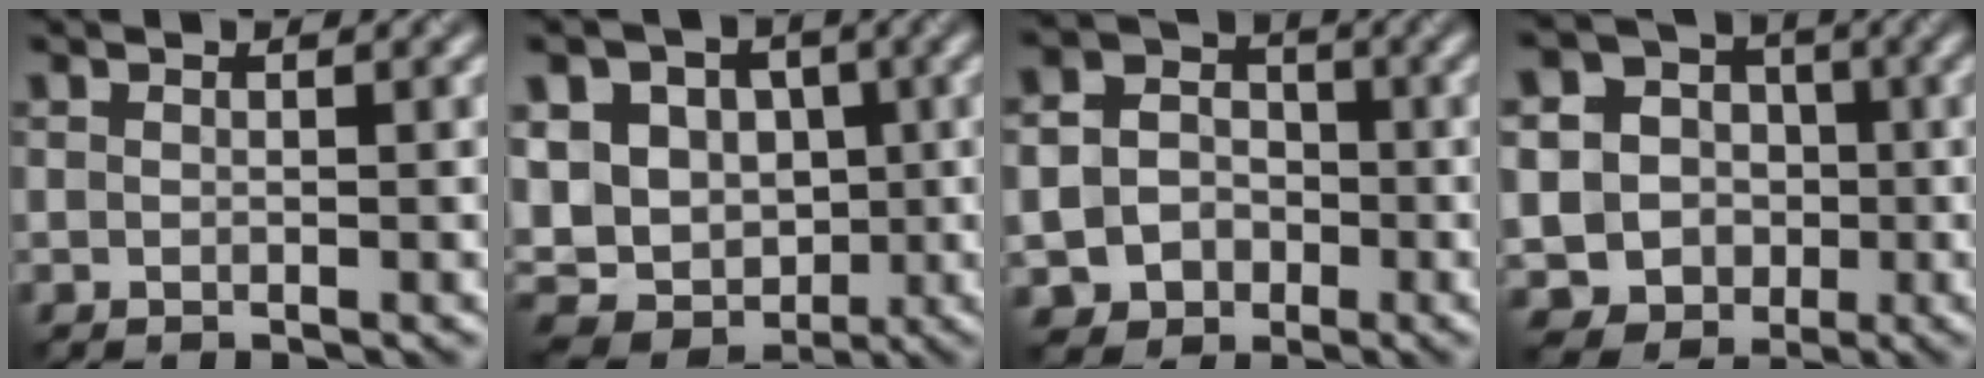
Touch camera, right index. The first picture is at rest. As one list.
[{"total": 14.8, "force": [1.1, 12.7, 7.5], "torque": [-0.146, 0.023, 0.007]}, {"total": 7.8, "force": [-2.6, 6.9, 2.6], "torque": [-0.040, -0.019, -0.055]}, {"total": 9.4, "force": [-1.9, 8.9, 2.6], "torque": [-0.062, 0.009, -0.055]}]